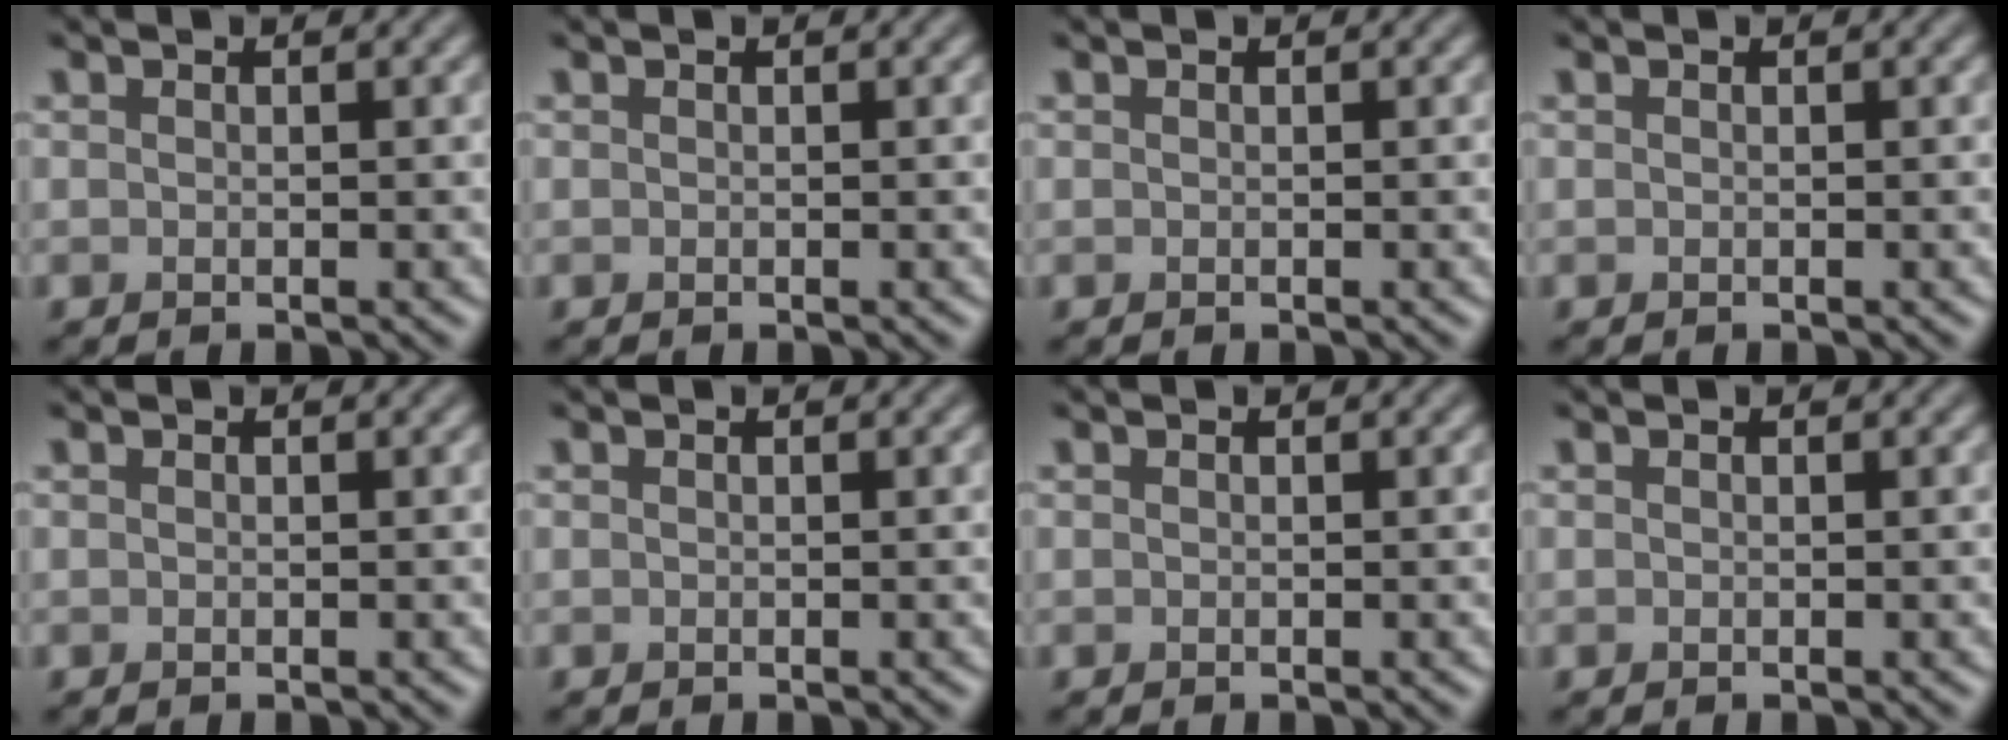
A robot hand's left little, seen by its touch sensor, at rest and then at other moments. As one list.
[{"total": 0.0}, {"total": 0.0}, {"total": 0.0}, {"total": 0.0}, {"total": 0.0}, {"total": 0.0}, {"total": 0.0}]